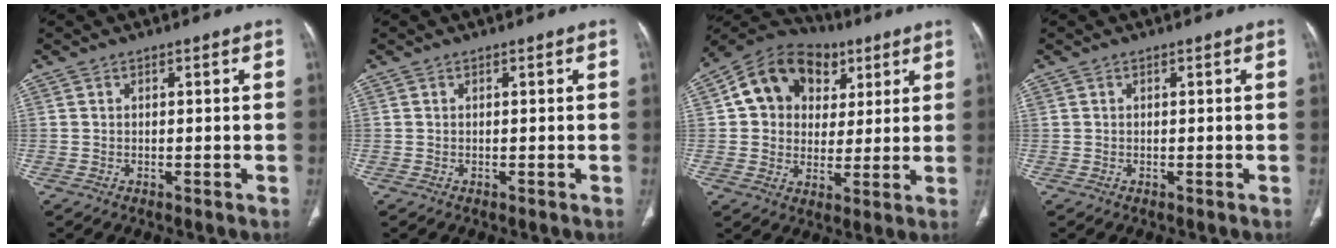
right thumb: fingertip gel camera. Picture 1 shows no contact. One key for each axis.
{"total": 0.0}
{"total": 16.2, "fx": 5.7, "fy": 12.8, "fz": 8.2, "tx": -0.102, "ty": 0.012, "tz": 0.088}
{"total": 0.0}